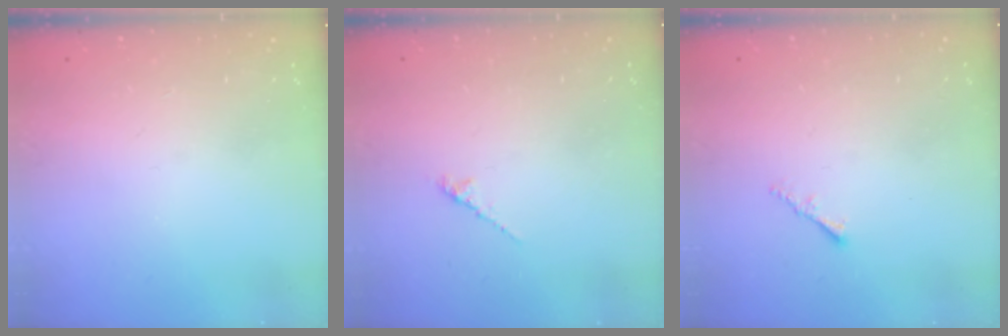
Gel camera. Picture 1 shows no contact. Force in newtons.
{"total": 2.0, "press": 2.0, "slide": 0.6}
{"total": 1.0, "press": 1.0, "slide": 0.4}